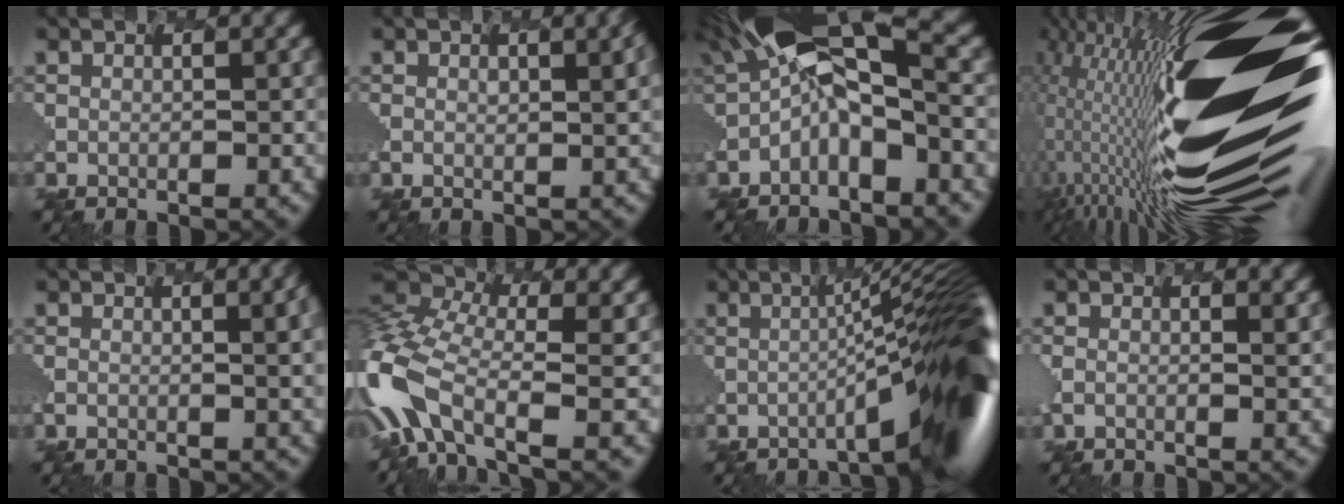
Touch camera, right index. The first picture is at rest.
{"total": 4.3, "force": [0.6, 2.0, 3.8], "torque": [-0.017, 0.003, -0.001]}
{"total": 9.6, "force": [0.2, 4.3, 8.6], "torque": [-0.152, 0.046, -0.019]}
{"total": 18.1, "force": [1.3, 4.6, 17.5], "torque": [-0.323, 0.029, -0.007]}
{"total": 5.2, "force": [1.0, 2.3, 4.6], "torque": [0.001, 0.032, -0.016]}
{"total": 7.2, "force": [-2.5, 3.8, 5.6], "torque": [-0.170, 0.008, -0.077]}
{"total": 11.2, "force": [-2.2, 2.1, 10.8], "torque": [-0.088, 0.021, -0.053]}
{"total": 0.7, "force": [0.5, -0.2, 0.3], "torque": [0.001, 0.007, -0.005]}